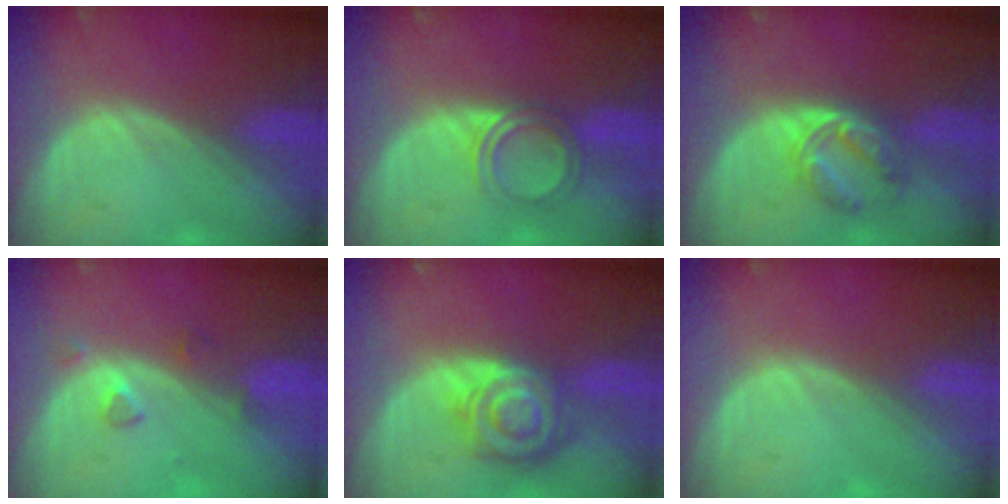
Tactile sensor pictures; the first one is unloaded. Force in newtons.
{"total": 4.2, "press": 4.0, "slide": 1.4}
{"total": 5.8, "press": 5.5, "slide": 1.7}
{"total": 2.5, "press": 2.3, "slide": 0.9}
{"total": 8.5, "press": 7.4, "slide": 4.2}
{"total": 0.0}